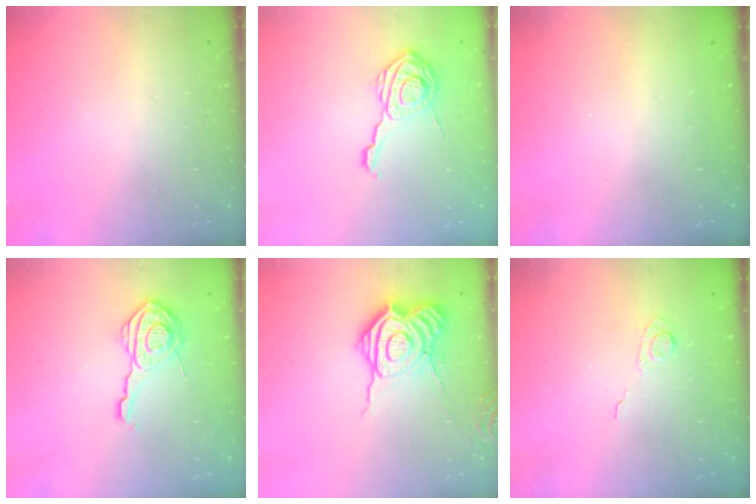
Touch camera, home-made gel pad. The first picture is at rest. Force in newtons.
{"total": 12.1, "press": 12.1, "slide": 0.7}
{"total": 2.2, "press": 2.1, "slide": 0.7}
{"total": 14.0, "press": 14.0, "slide": 0.6}
{"total": 15.9, "press": 15.9, "slide": 1.0}
{"total": 3.1, "press": 2.7, "slide": 1.6}